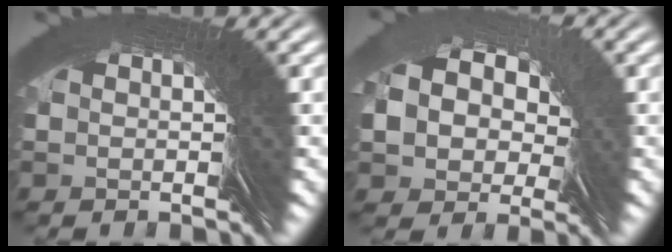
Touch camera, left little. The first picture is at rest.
{"total": 5.2, "force": [2.7, 4.4, 0.9], "torque": [-0.021, 0.012, 0.031]}